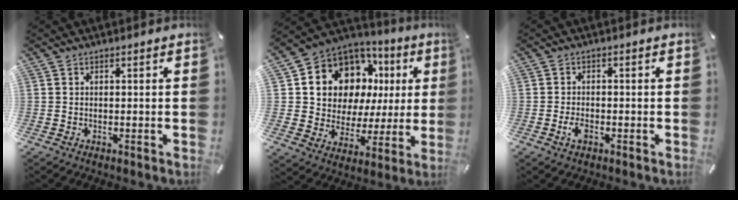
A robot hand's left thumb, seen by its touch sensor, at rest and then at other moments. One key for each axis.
{"total": 12.0, "fx": 6.0, "fy": 9.5, "fz": 4.1, "tx": -0.082, "ty": -0.056, "tz": 0.116}
{"total": 2.6, "fx": -1.3, "fy": 1.4, "fz": 1.7, "tx": -0.044, "ty": 0.000, "tz": -0.025}